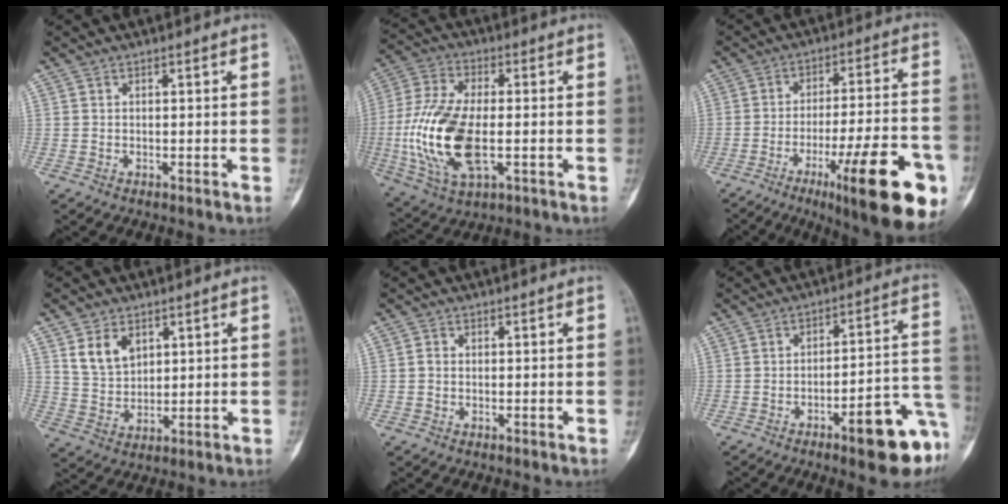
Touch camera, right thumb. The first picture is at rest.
{"total": 17.5, "force": [-2.6, 8.4, 15.2], "torque": [-0.322, 0.001, -0.044]}
{"total": 22.8, "force": [-10.2, 4.7, 19.8], "torque": [-0.235, 0.038, -0.142]}
{"total": 7.2, "force": [3.4, 4.9, 4.0], "torque": [-0.053, -0.020, 0.073]}
{"total": 1.1, "force": [0.0, 1.0, 0.5], "torque": [-0.007, 0.003, -0.002]}
{"total": 15.4, "force": [-7.4, 3.9, 13.0], "torque": [-0.118, 0.056, -0.093]}